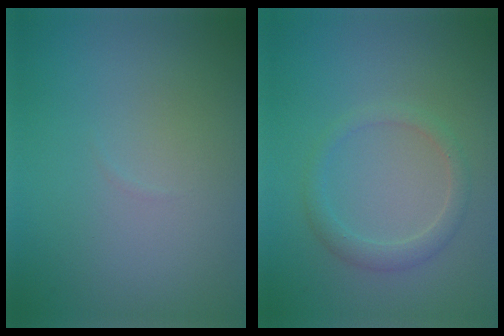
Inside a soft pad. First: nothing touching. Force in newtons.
{"total": 1.8, "press": 1.8, "slide": 0.1}